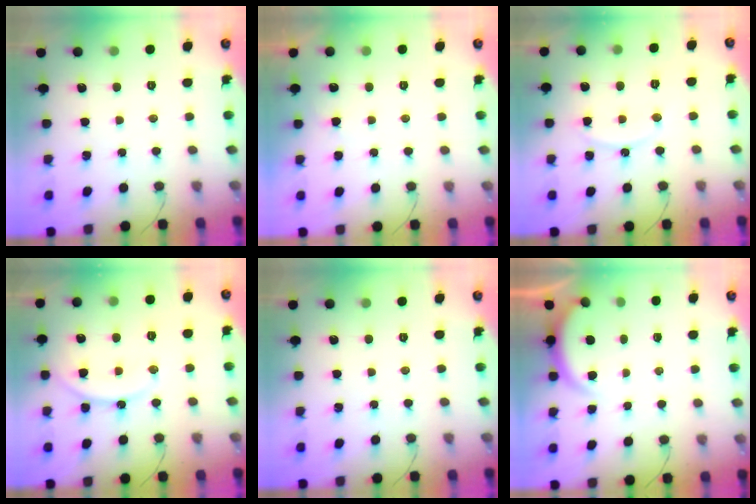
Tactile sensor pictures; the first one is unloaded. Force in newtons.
{"total": 3.0, "press": 3.0, "slide": 0.0}
{"total": 9.1, "press": 9.1, "slide": 0.6}
{"total": 13.3, "press": 13.2, "slide": 1.4}
{"total": 0.0}
{"total": 2.2, "press": 2.2, "slide": 0.6}